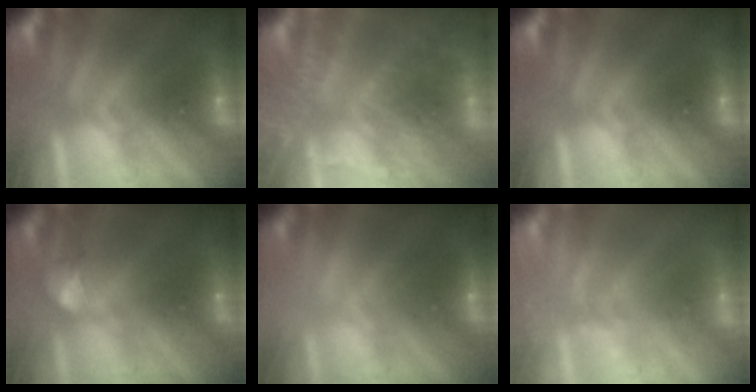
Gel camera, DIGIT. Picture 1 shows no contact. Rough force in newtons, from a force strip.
{"total": 6.0}
{"total": 0.0}
{"total": 2.3}
{"total": 2.1}
{"total": 2.4}